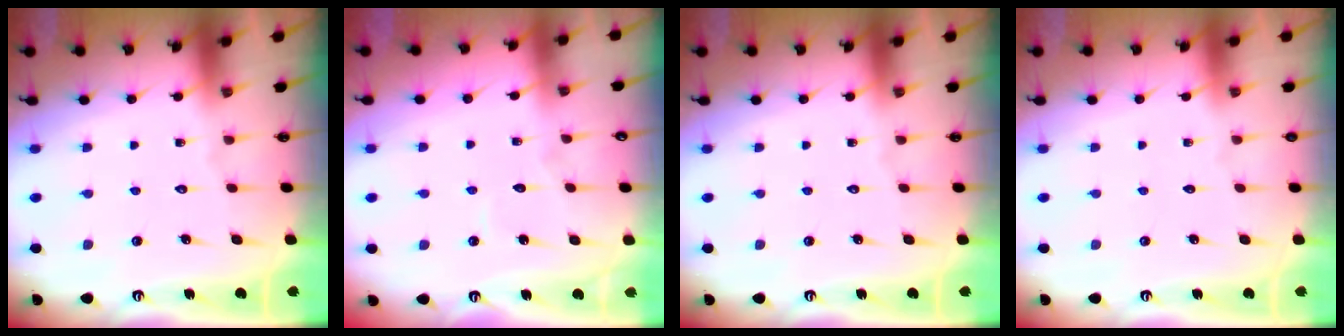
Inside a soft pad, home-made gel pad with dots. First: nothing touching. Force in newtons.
{"total": 2.5, "press": 2.5, "slide": 0.1}
{"total": 0.0}
{"total": 0.0}